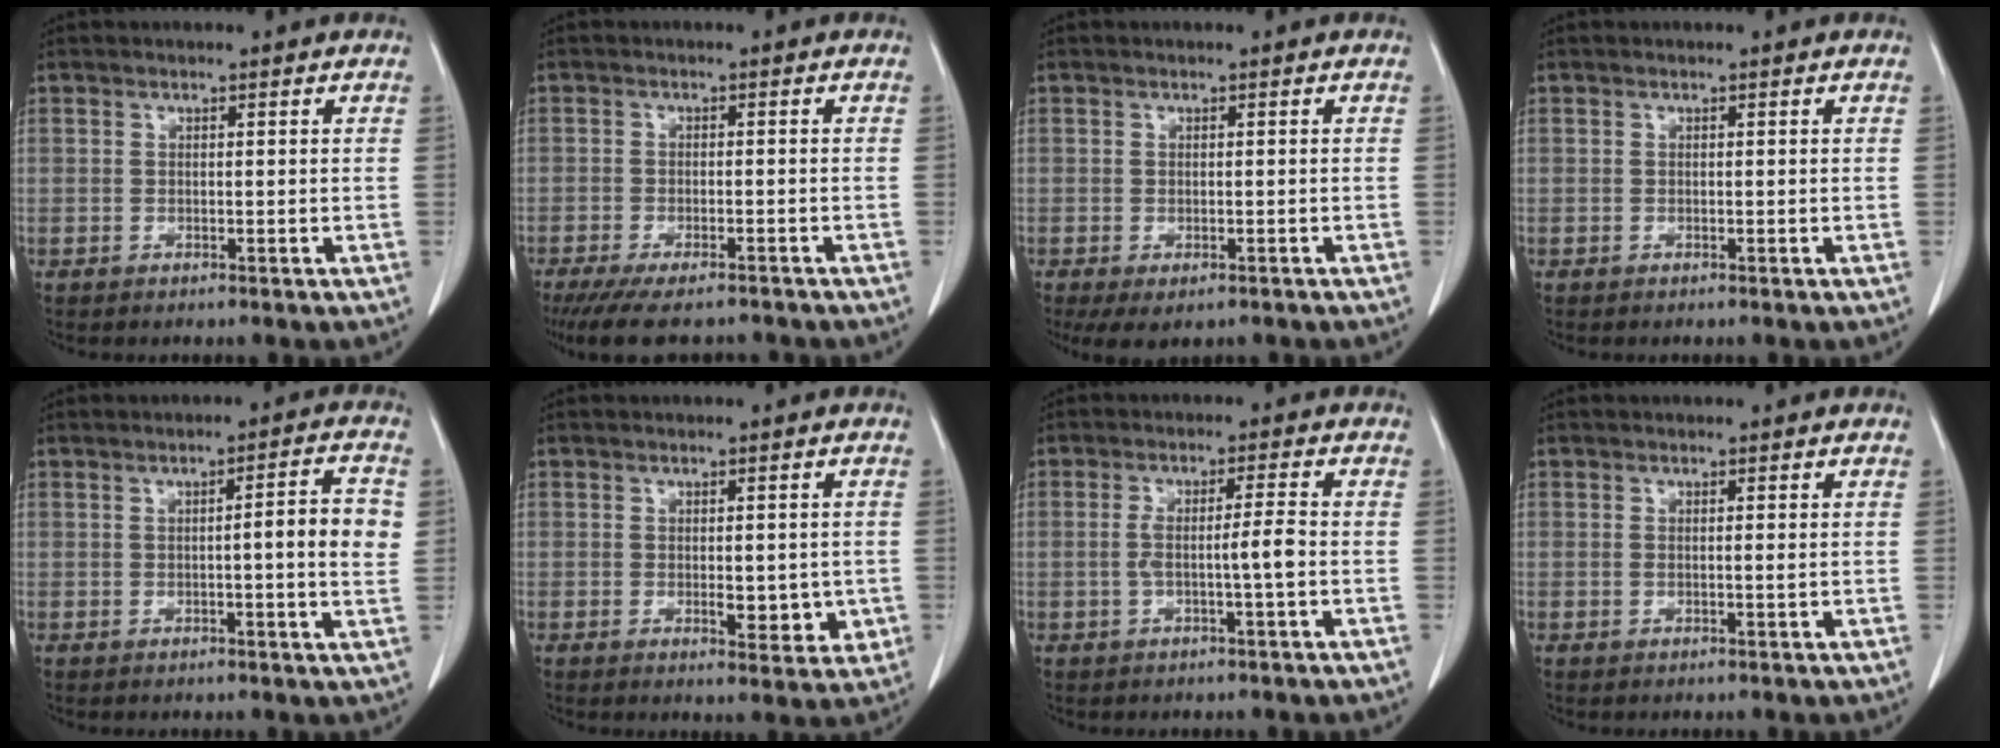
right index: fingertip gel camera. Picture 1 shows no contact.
{"total": 10.6, "force": [-9.2, 2.2, 4.9], "torque": [-0.074, -0.019, -0.134]}
{"total": 5.5, "force": [-3.9, 2.1, 3.2], "torque": [-0.046, -0.012, -0.056]}
{"total": 0.0}
{"total": 6.3, "force": [0.2, 0.4, 6.3], "torque": [-0.084, 0.007, -0.002]}
{"total": 5.0, "force": [-0.8, 2.2, 4.5], "torque": [-0.052, -0.007, -0.005]}
{"total": 3.5, "force": [-0.8, -0.2, 3.4], "torque": [-0.063, 0.008, -0.011]}
{"total": 0.7, "force": [0.0, 0.0, 0.7], "torque": [-0.015, -0.002, -0.001]}